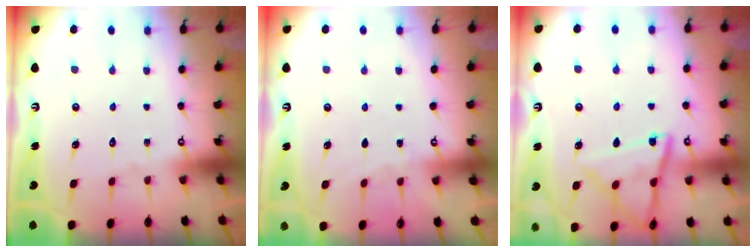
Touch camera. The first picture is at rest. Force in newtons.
{"total": 2.7, "press": 2.6, "slide": 0.3}
{"total": 12.4, "press": 12.4, "slide": 1.1}